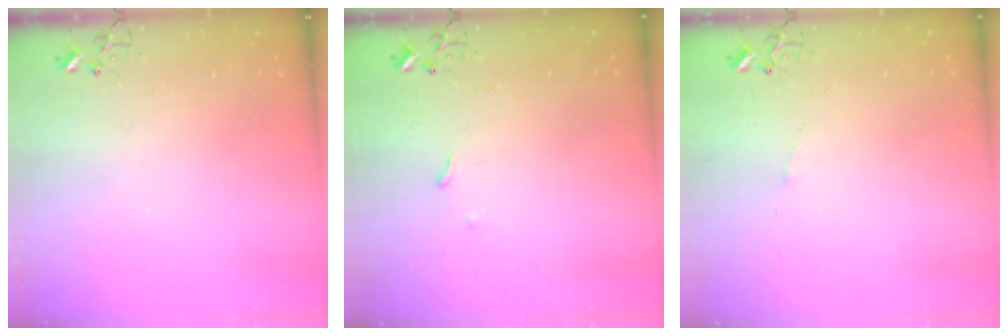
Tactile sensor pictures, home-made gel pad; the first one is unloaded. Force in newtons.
{"total": 2.9, "press": 2.8, "slide": 0.5}
{"total": 3.3, "press": 3.2, "slide": 0.6}